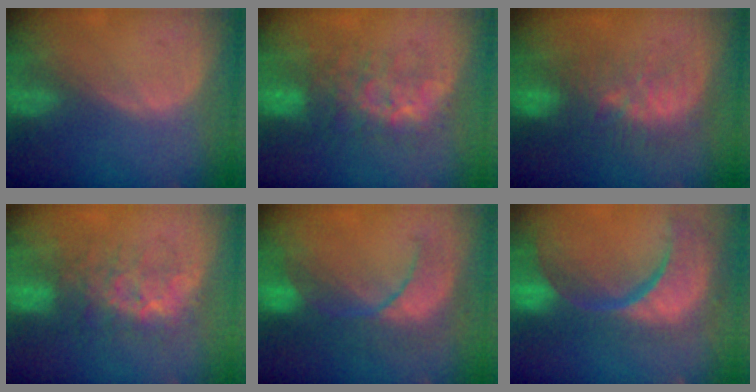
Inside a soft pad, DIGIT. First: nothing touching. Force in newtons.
{"total": 7.9, "press": 7.7, "slide": 1.4}
{"total": 9.2, "press": 8.6, "slide": 3.2}
{"total": 7.9, "press": 7.6, "slide": 2.3}
{"total": 8.1, "press": 8.1, "slide": 0.7}
{"total": 15.4, "press": 12.1, "slide": 9.5}